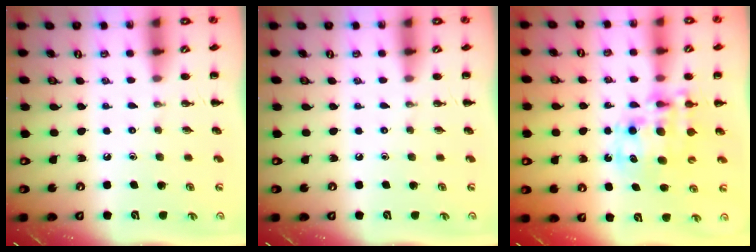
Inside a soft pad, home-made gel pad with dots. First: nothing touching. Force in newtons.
{"total": 0.0}
{"total": 11.9, "press": 11.6, "slide": 2.7}